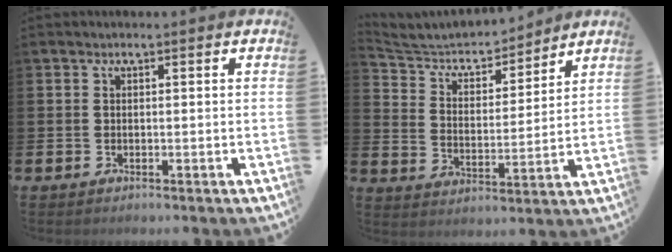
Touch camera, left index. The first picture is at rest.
{"total": 5.8, "force": [5.6, 1.5, 1.0], "torque": [-0.052, -0.042, 0.092]}